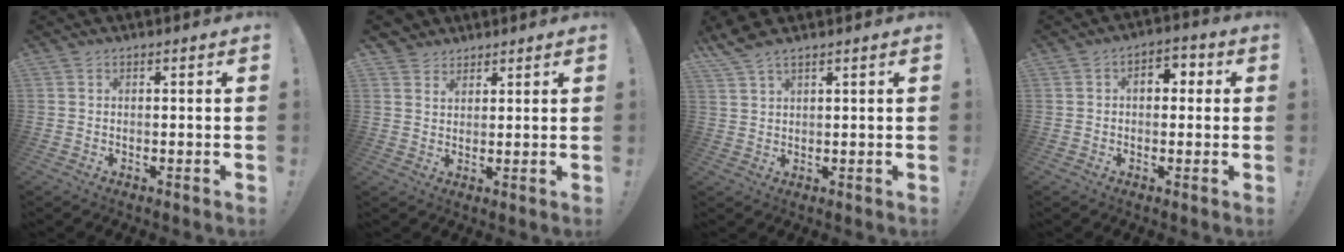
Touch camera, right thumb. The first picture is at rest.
{"total": 3.8, "force": [2.9, 2.5, 0.1], "torque": [-0.003, -0.018, 0.054]}
{"total": 4.0, "force": [3.4, 0.5, 2.1], "torque": [-0.049, -0.017, 0.066]}
{"total": 5.1, "force": [0.5, 3.6, 3.5], "torque": [-0.041, 0.005, 0.003]}